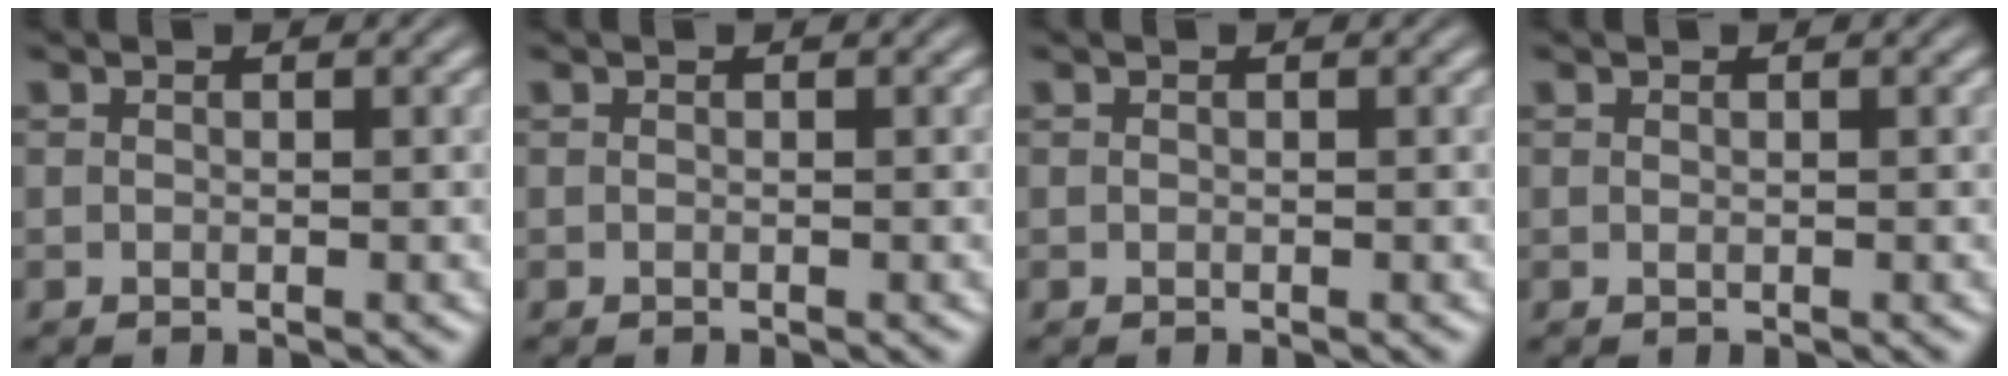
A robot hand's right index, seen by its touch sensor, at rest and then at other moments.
{"total": 0.0}
{"total": 0.0}
{"total": 0.0}